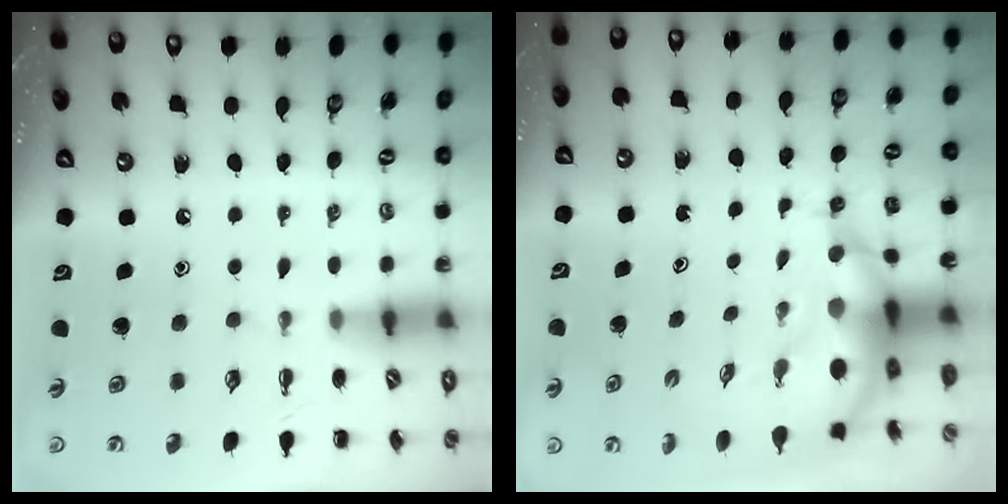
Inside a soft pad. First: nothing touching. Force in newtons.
{"total": 7.4, "press": 7.2, "slide": 1.9}